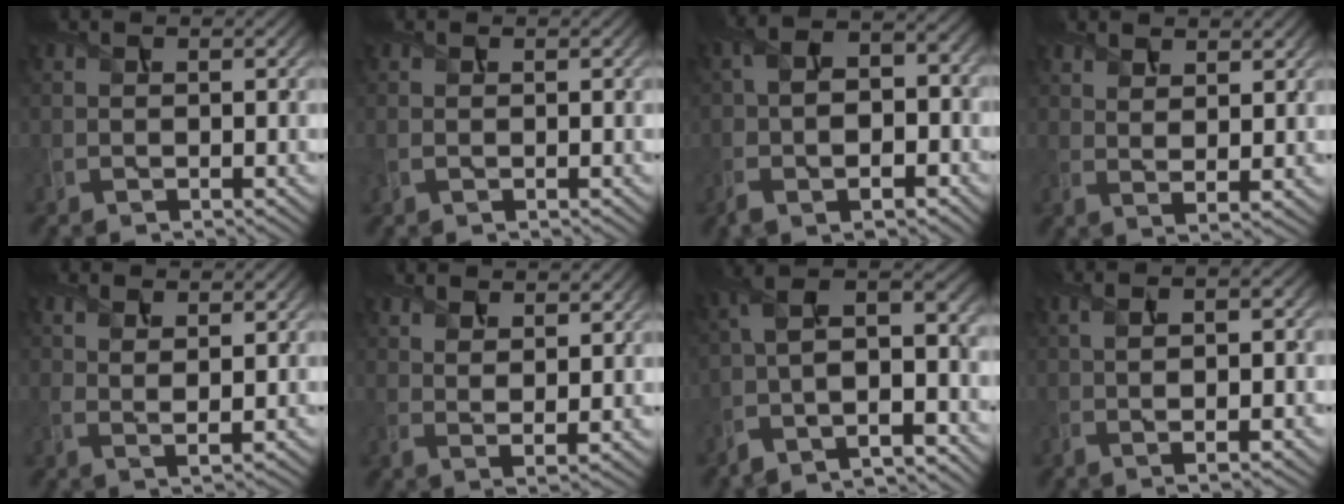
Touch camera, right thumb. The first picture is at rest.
{"total": 0.8, "force": [0.0, 0.4, 0.7], "torque": [-0.022, -0.001, 0.000]}
{"total": 9.2, "force": [-2.7, 5.0, 7.2], "torque": [-0.153, -0.017, -0.044]}
{"total": 3.5, "force": [2.4, 1.0, 2.4], "torque": [-0.053, -0.005, 0.051]}
{"total": 3.0, "force": [1.8, 1.0, 2.2], "torque": [-0.053, -0.006, 0.039]}
{"total": 5.1, "force": [3.7, 1.4, 3.2], "torque": [-0.060, -0.012, 0.069]}
{"total": 11.6, "force": [-4.4, 4.7, 9.7], "torque": [-0.201, -0.003, -0.079]}
{"total": 5.7, "force": [0.1, 1.6, 5.5], "torque": [-0.095, 0.002, 0.005]}